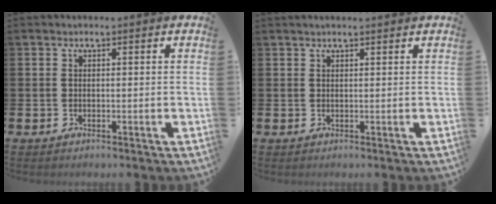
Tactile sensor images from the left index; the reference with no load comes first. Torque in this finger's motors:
{"motor_torque": [0.83, -1.31, 0.22, 0.05]}